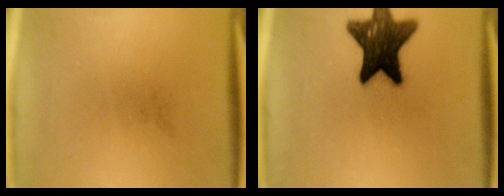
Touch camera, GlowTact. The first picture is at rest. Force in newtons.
{"total": 14.5}